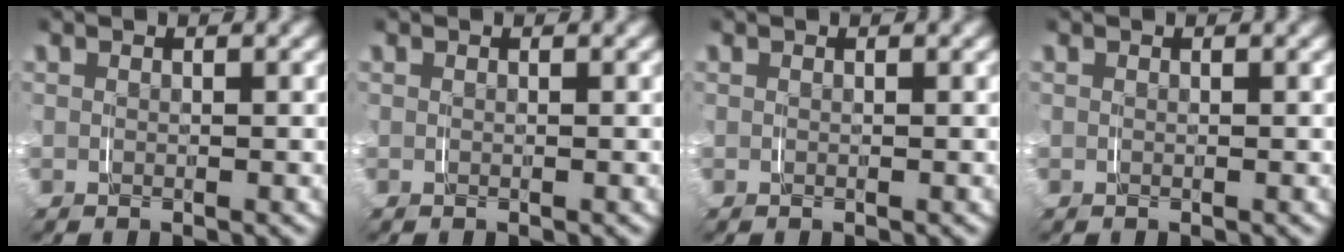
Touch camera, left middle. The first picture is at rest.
{"total": 0.0}
{"total": 0.0}
{"total": 0.0}